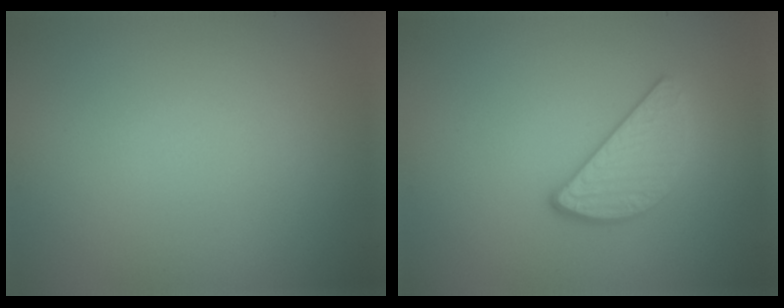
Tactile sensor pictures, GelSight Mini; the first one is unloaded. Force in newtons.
{"total": 3.0, "press": 2.6, "slide": 1.3}